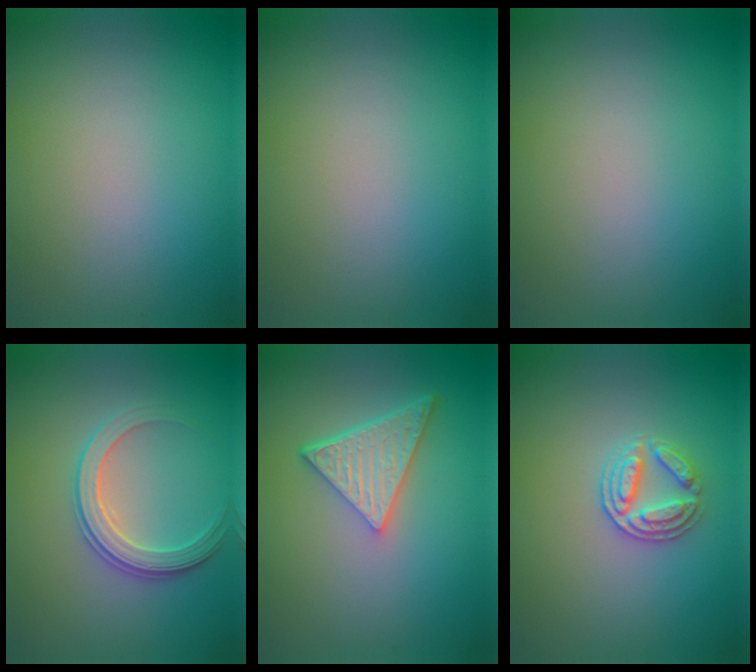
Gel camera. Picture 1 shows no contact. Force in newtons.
{"total": 0.0}
{"total": 0.0}
{"total": 2.8, "press": 2.8, "slide": 0.3}
{"total": 5.1, "press": 3.8, "slide": 3.5}
{"total": 2.7, "press": 2.6, "slide": 0.7}